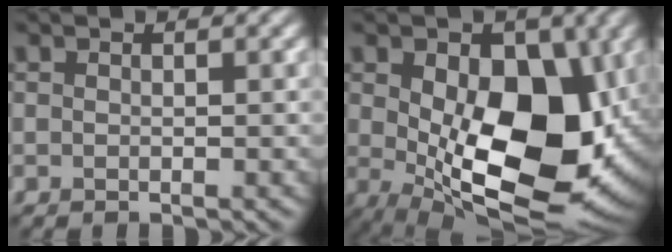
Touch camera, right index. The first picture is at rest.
{"total": 14.4, "force": [-0.3, 8.5, 11.6], "torque": [-0.169, -0.023, 0.004]}